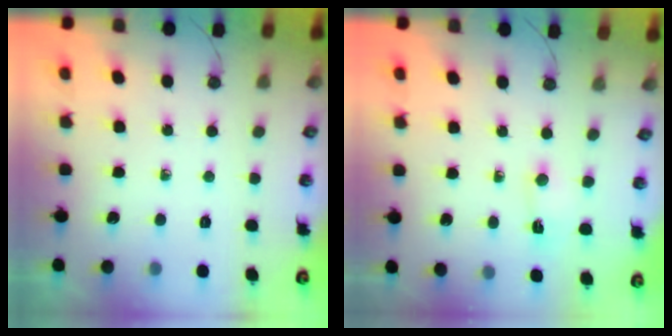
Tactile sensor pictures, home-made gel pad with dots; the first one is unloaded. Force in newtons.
{"total": 2.6, "press": 1.5, "slide": 2.2}